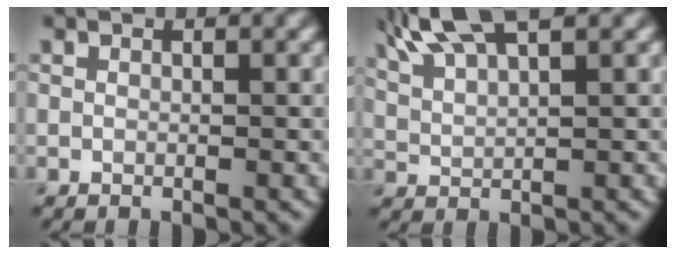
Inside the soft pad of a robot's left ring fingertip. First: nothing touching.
{"total": 5.8, "force": [4.2, 1.4, 3.8], "torque": [-0.073, 0.026, 0.066]}